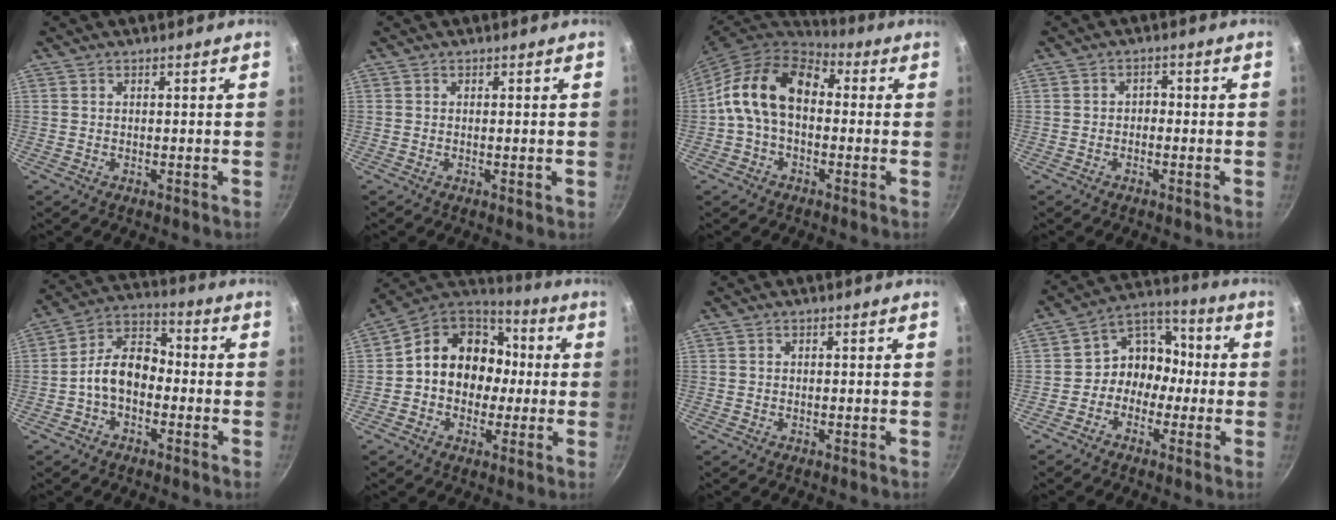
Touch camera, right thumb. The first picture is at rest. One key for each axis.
{"total": 0.8, "fx": -0.1, "fy": 0.0, "fz": 0.8, "tx": -0.013, "ty": -0.002, "tz": -0.002}
{"total": 14.3, "fx": 0.5, "fy": 9.7, "fz": 10.5, "tx": -0.167, "ty": 0.038, "tz": -0.012}
{"total": 1.8, "fx": -0.7, "fy": 1.4, "fz": 0.9, "tx": -0.006, "ty": 0.012, "tz": -0.016}
{"total": 9.8, "fx": -2.3, "fy": 6.5, "fz": 6.9, "tx": -0.093, "ty": 0.045, "tz": -0.058}
{"total": 16.0, "fx": 0.3, "fy": 13.4, "fz": 8.7, "tx": -0.095, "ty": 0.046, "tz": -0.010}
{"total": 0.0}
{"total": 9.5, "fx": -1.7, "fy": 8.0, "fz": 4.8, "tx": -0.024, "ty": 0.048, "tz": -0.051}